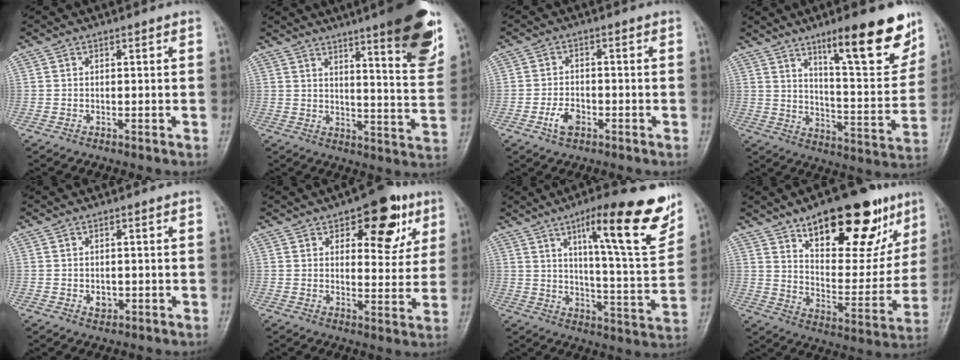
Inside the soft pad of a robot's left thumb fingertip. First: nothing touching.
{"total": 17.5, "force": [10.5, 2.8, 13.7], "torque": [-0.155, -0.062, 0.141]}
{"total": 4.1, "force": [-1.9, 2.5, 2.6], "torque": [-0.044, 0.012, -0.037]}
{"total": 17.7, "force": [11.2, 4.0, 13.2], "torque": [-0.154, -0.069, 0.175]}
{"total": 2.0, "force": [-0.3, 1.6, 1.1], "torque": [-0.010, 0.000, 0.000]}
{"total": 12.7, "force": [6.1, 6.4, 9.2], "torque": [-0.073, -0.020, 0.077]}
{"total": 19.6, "force": [11.1, 3.7, 15.7], "torque": [-0.189, -0.054, 0.165]}
{"total": 23.9, "force": [13.9, 10.7, 16.2], "torque": [-0.178, -0.048, 0.215]}